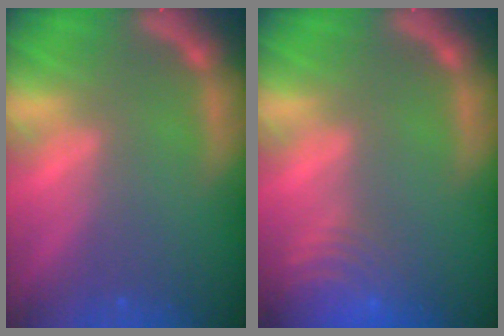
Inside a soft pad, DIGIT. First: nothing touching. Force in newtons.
{"total": 8.5}